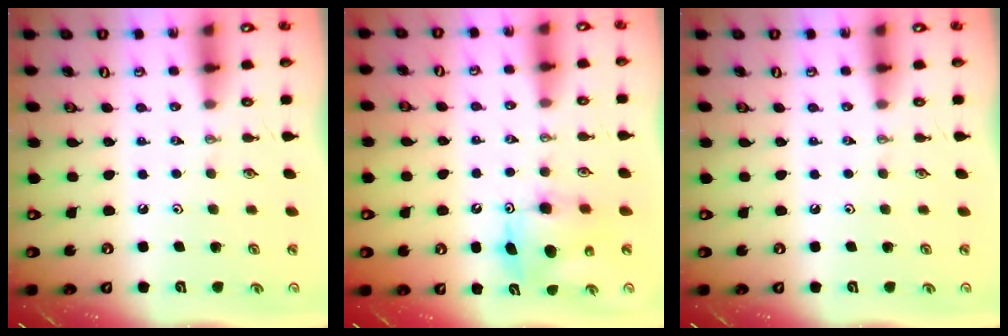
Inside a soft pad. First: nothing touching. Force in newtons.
{"total": 7.7, "press": 7.7, "slide": 0.4}
{"total": 0.0}